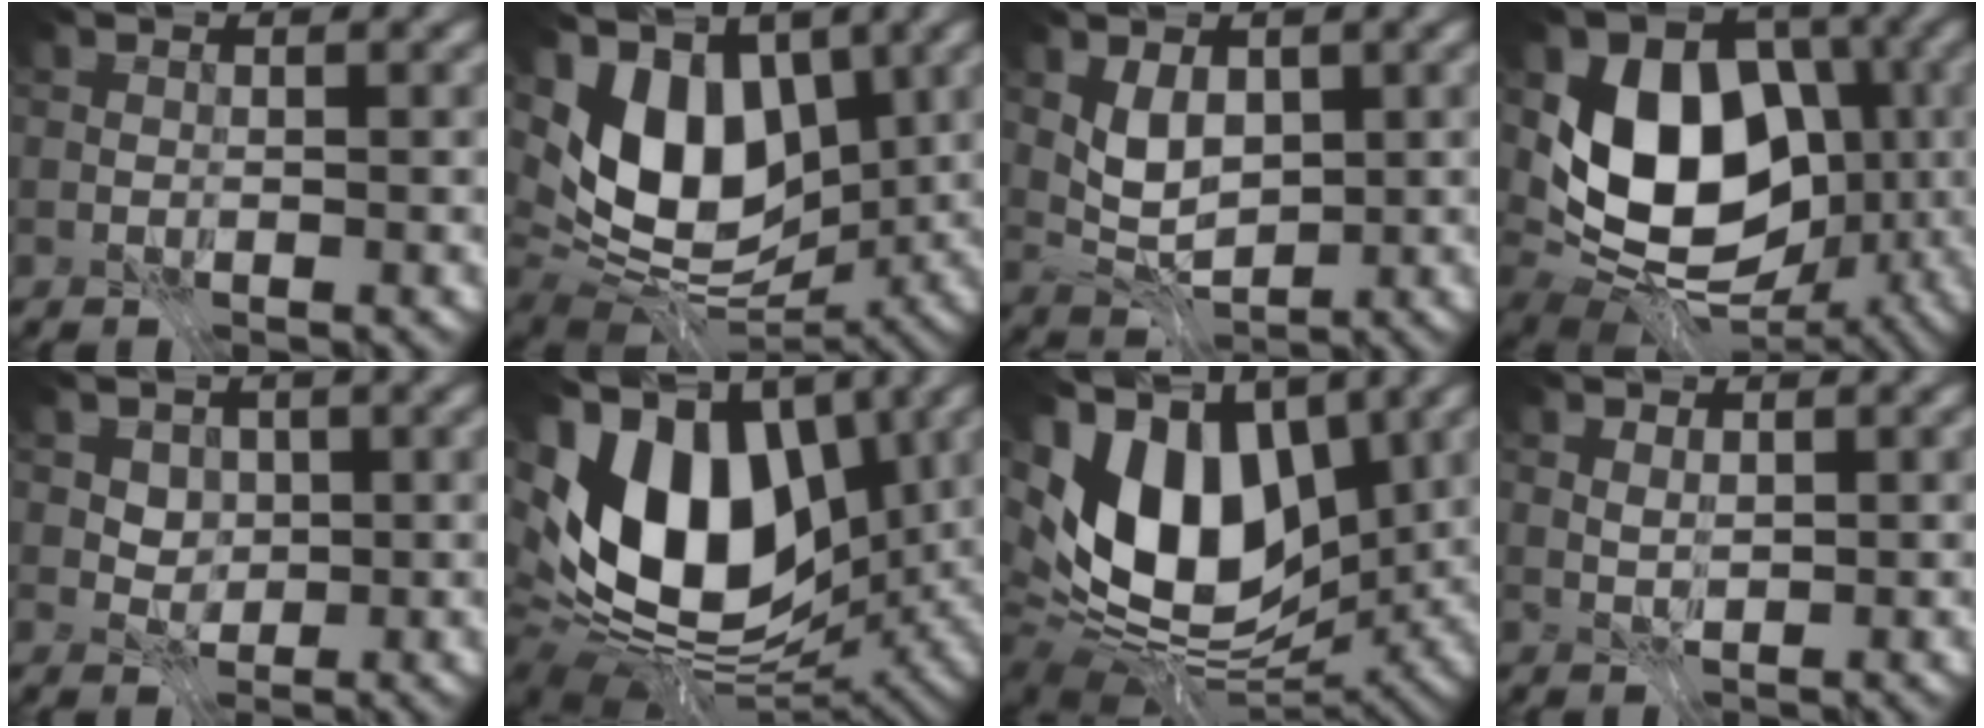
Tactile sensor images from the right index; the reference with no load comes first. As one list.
[{"total": 10.6, "force": [1.8, 6.3, 8.3], "torque": [-0.142, -0.006, 0.021]}, {"total": 3.4, "force": [0.8, 2.1, 2.5], "torque": [-0.048, -0.006, 0.016]}, {"total": 12.3, "force": [-0.1, 9.0, 8.5], "torque": [-0.127, -0.020, -0.008]}, {"total": 2.6, "force": [1.0, 2.1, 1.3], "torque": [-0.032, -0.014, 0.035]}, {"total": 15.9, "force": [1.1, 9.7, 12.6], "torque": [-0.241, 0.003, 0.002]}, {"total": 14.3, "force": [1.3, 8.5, 11.4], "torque": [-0.215, 0.001, 0.008]}, {"total": 1.0, "force": [0.4, 0.5, 0.7], "torque": [-0.012, -0.003, 0.008]}]